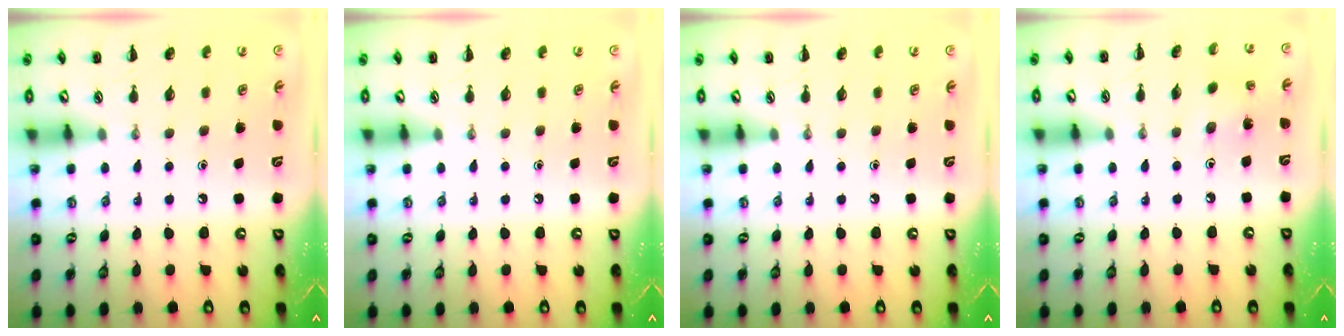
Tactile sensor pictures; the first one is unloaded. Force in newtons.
{"total": 0.0}
{"total": 0.0}
{"total": 1.8, "press": 1.6, "slide": 0.6}